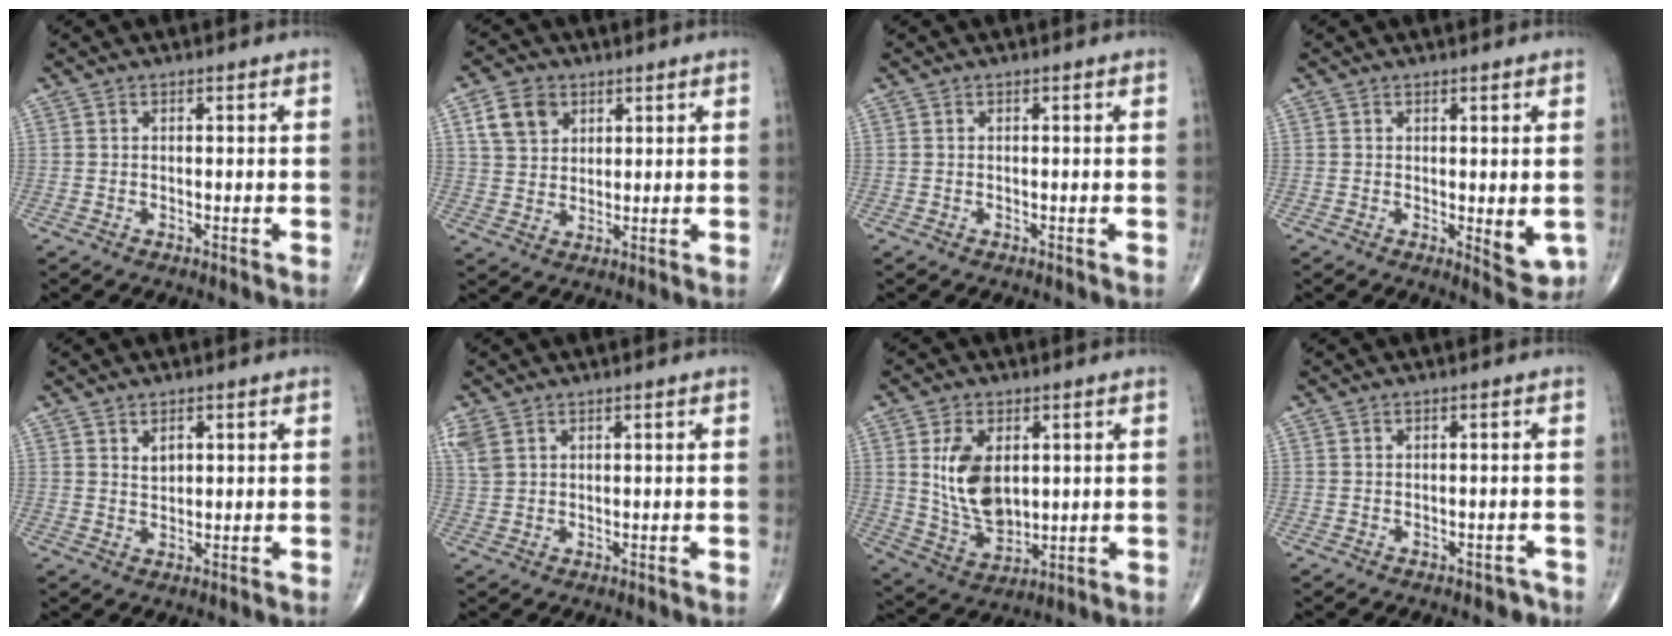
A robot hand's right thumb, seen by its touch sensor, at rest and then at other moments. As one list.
[{"total": 7.0, "force": [3.2, 5.2, 3.5], "torque": [-0.044, -0.008, 0.060]}, {"total": 0.0}, {"total": 4.3, "force": [-0.3, 1.8, 3.8], "torque": [-0.041, -0.012, 0.000]}, {"total": 2.3, "force": [1.1, 1.4, 1.5], "torque": [-0.017, -0.009, 0.021]}, {"total": 3.3, "force": [1.9, 1.9, 1.9], "torque": [-0.052, 0.008, 0.051]}, {"total": 11.8, "force": [2.3, 7.2, 9.0], "torque": [-0.149, -0.019, 0.058]}, {"total": 1.6, "force": [-1.1, 1.1, 0.3], "torque": [0.004, 0.013, -0.014]}]